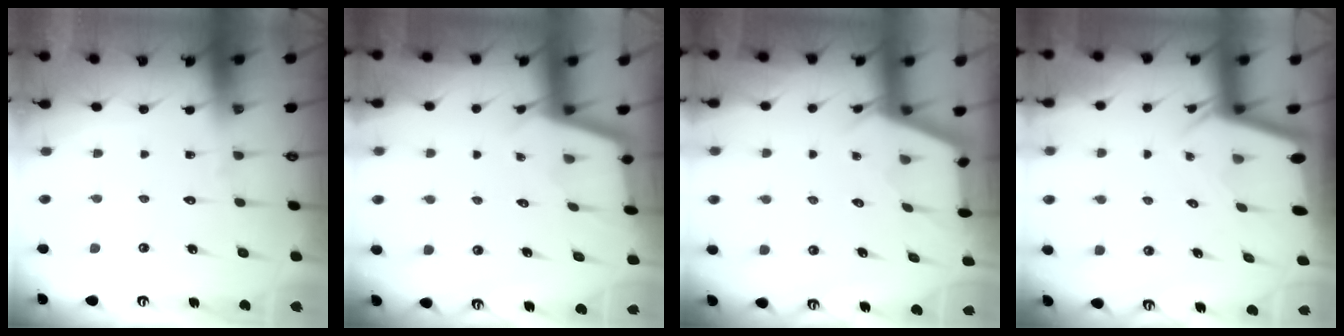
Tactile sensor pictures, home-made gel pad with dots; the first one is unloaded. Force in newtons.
{"total": 2.2, "press": 2.2, "slide": 0.1}
{"total": 2.5, "press": 2.5, "slide": 0.3}
{"total": 2.4, "press": 2.4, "slide": 0.1}